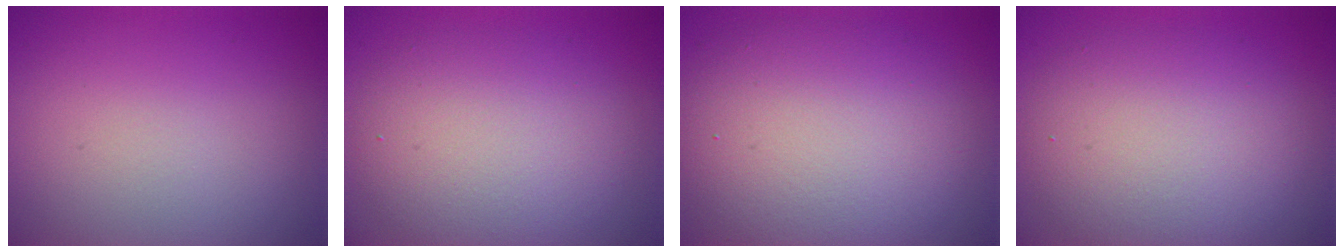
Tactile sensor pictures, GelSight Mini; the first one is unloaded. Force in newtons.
{"total": 6.3, "press": 6.3, "slide": 0.5}
{"total": 9.6, "press": 9.5, "slide": 0.9}
{"total": 6.8, "press": 6.8, "slide": 0.3}